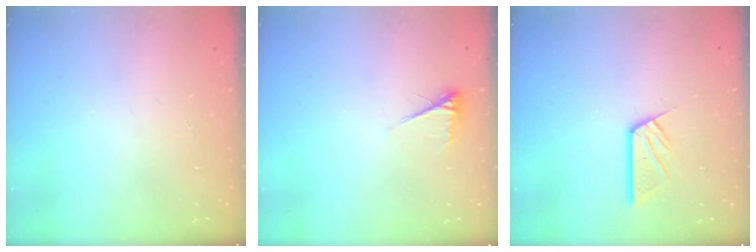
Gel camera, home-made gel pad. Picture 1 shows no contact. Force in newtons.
{"total": 3.9, "press": 3.9, "slide": 0.6}
{"total": 9.6, "press": 9.6, "slide": 0.9}